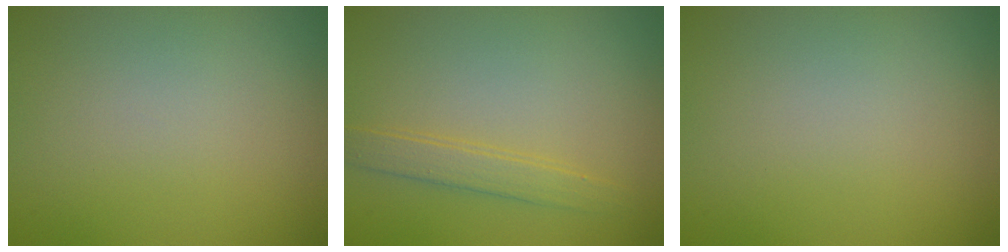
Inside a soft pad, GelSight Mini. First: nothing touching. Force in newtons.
{"total": 2.1, "press": 2.1, "slide": 0.1}
{"total": 0.0}